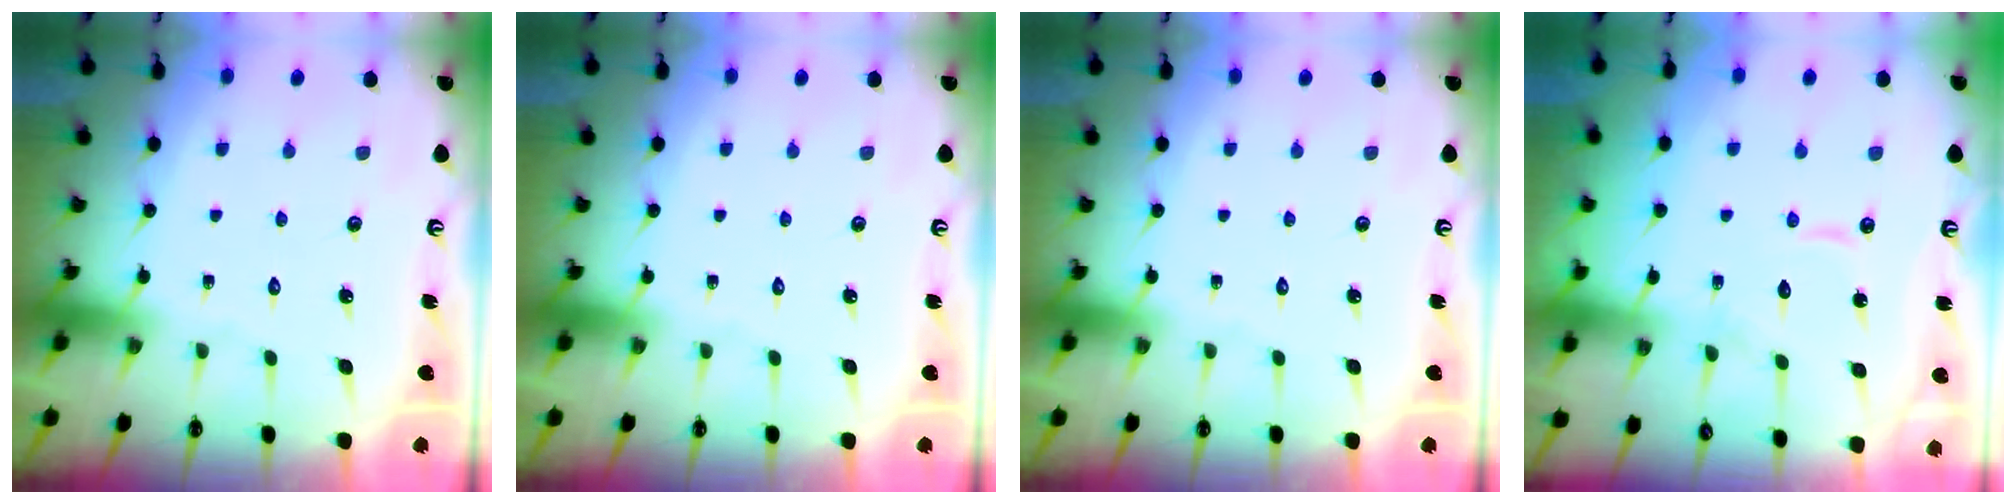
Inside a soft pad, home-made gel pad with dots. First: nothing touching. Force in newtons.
{"total": 0.0}
{"total": 0.0}
{"total": 8.9, "press": 8.9, "slide": 0.5}